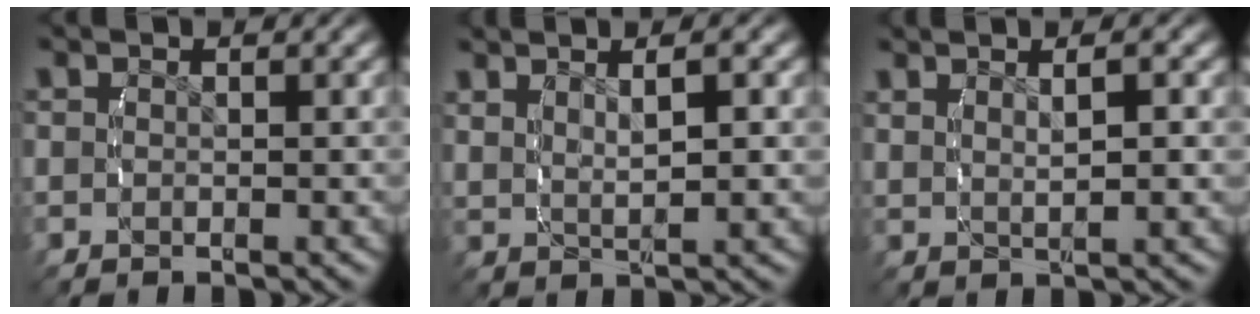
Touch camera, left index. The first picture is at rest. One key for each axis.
{"total": 4.7, "fx": 2.4, "fy": 1.6, "fz": 3.7, "tx": -0.052, "ty": 0.013, "tz": 0.043}
{"total": 3.3, "fx": 1.8, "fy": 0.6, "fz": 2.7, "tx": -0.035, "ty": 0.009, "tz": 0.036}